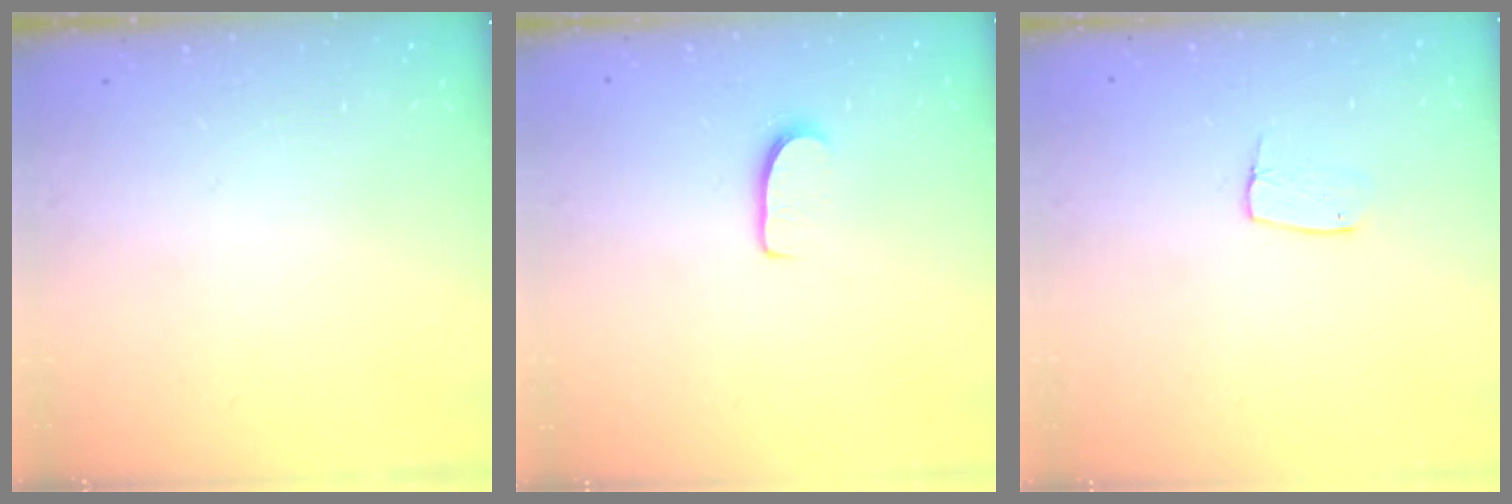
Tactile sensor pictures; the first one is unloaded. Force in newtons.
{"total": 5.8, "press": 5.7, "slide": 0.5}
{"total": 6.5, "press": 6.5, "slide": 0.4}